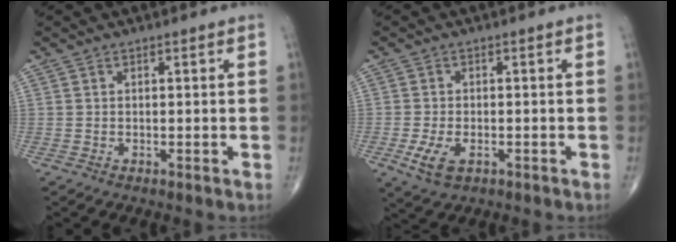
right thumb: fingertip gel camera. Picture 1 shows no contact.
{"total": 5.2, "force": [-1.9, 2.8, 3.9], "torque": [-0.079, -0.002, -0.030]}